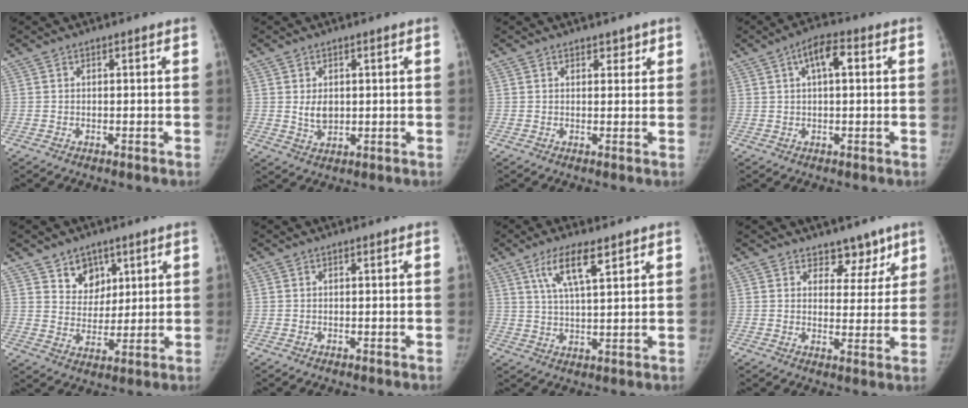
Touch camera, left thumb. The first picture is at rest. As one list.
[{"total": 3.7, "force": [0.5, 2.6, 2.5], "torque": [-0.032, -0.010, 0.017]}, {"total": 1.8, "force": [1.3, 1.1, 0.4], "torque": [0.013, -0.007, 0.013]}, {"total": 5.7, "force": [1.8, 2.4, 4.9], "torque": [-0.077, 0.015, 0.026]}, {"total": 7.1, "force": [4.2, 5.4, 1.8], "torque": [0.009, -0.028, 0.078]}, {"total": 0.0}, {"total": 8.3, "force": [4.6, 2.1, 6.5], "torque": [-0.117, -0.017, 0.090]}, {"total": 6.0, "force": [4.5, 3.7, 1.5], "torque": [0.026, -0.026, 0.063]}]